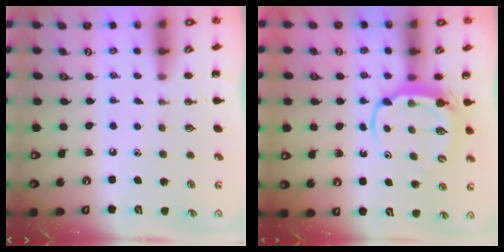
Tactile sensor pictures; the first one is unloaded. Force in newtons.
{"total": 6.3, "press": 6.2, "slide": 1.1}